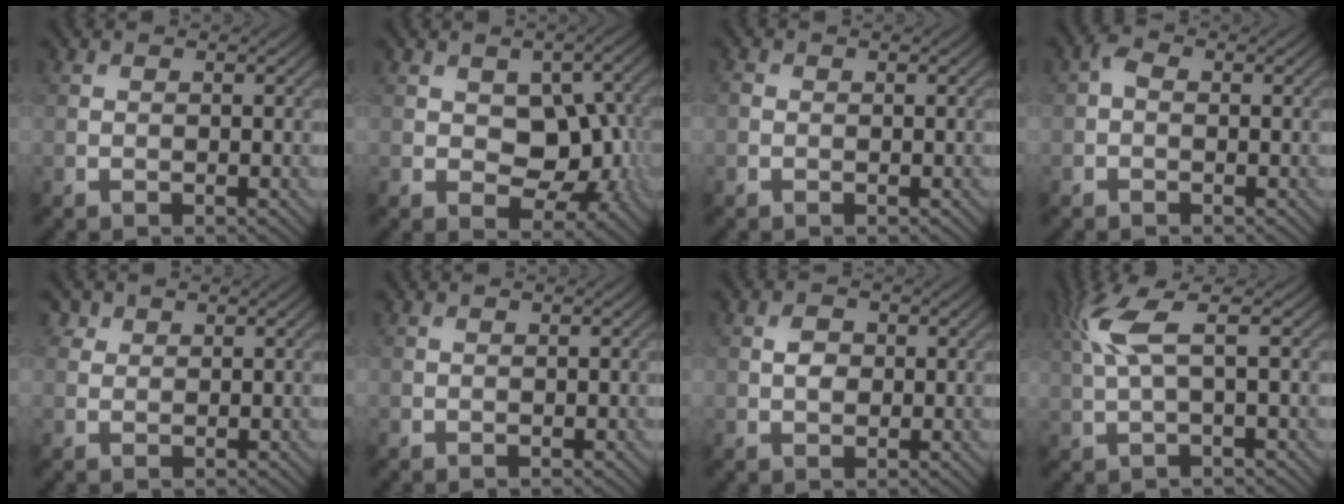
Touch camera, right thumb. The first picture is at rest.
{"total": 7.5, "force": [-0.2, 5.2, 5.5], "torque": [-0.077, -0.012, 0.002]}
{"total": 0.6, "force": [-0.2, 0.5, 0.3], "torque": [-0.007, -0.001, -0.005]}
{"total": 1.5, "force": [-0.2, 1.0, 1.1], "torque": [-0.022, 0.005, -0.010]}
{"total": 1.5, "force": [1.0, 1.1, 0.2], "torque": [-0.002, 0.001, 0.017]}
{"total": 0.0}
{"total": 2.2, "force": [0.3, 1.6, 1.5], "torque": [-0.025, -0.001, 0.004]}
{"total": 5.7, "force": [1.7, 1.1, 5.3], "torque": [-0.128, 0.015, 0.035]}